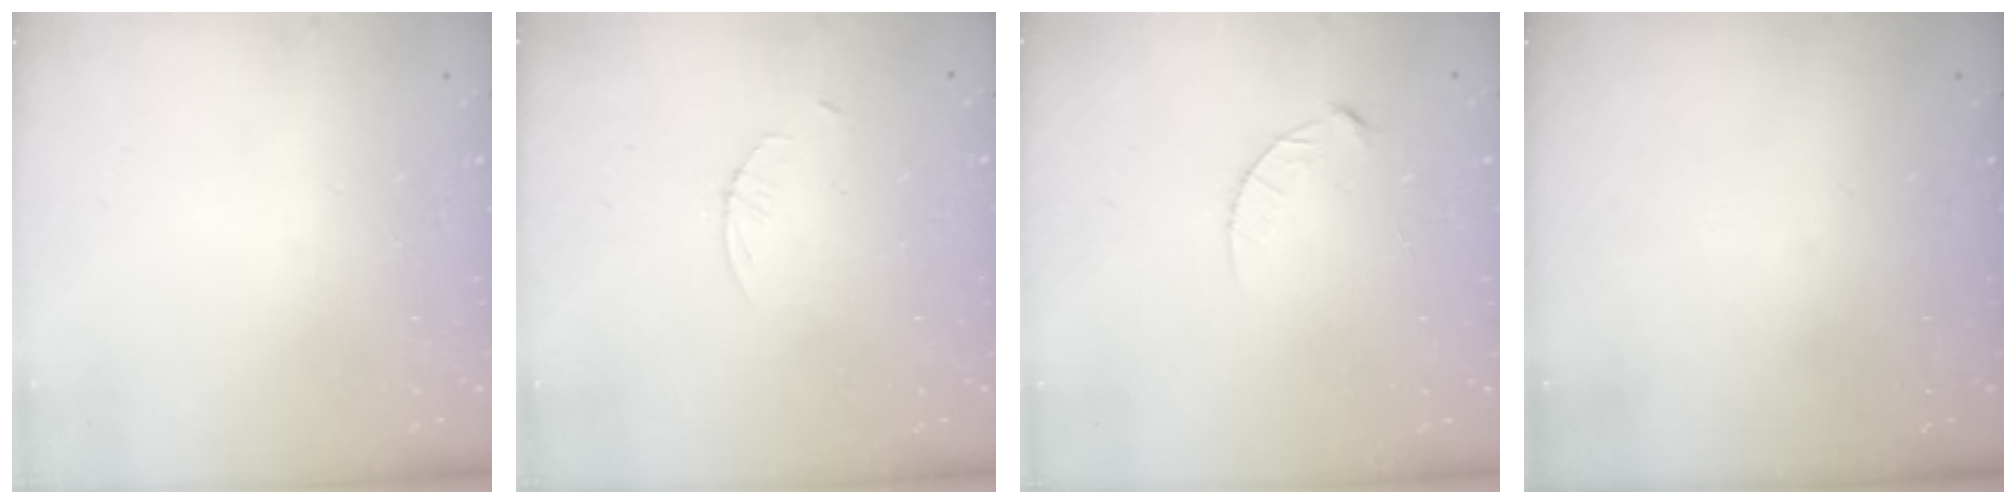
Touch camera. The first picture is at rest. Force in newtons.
{"total": 2.3, "press": 2.3, "slide": 0.3}
{"total": 3.7, "press": 3.7, "slide": 0.4}
{"total": 0.0}